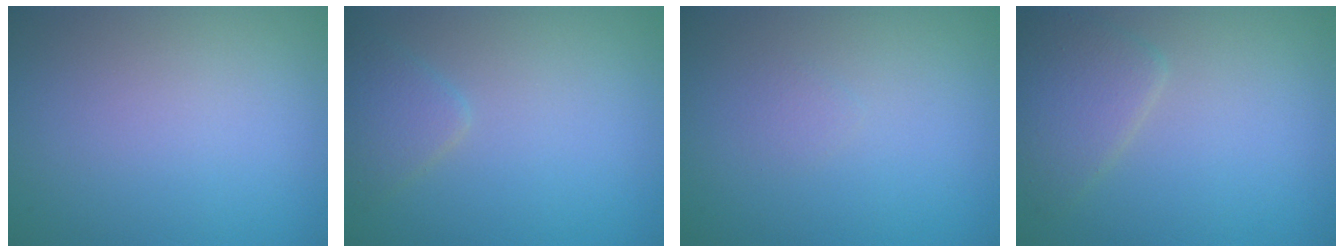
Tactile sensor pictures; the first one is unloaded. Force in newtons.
{"total": 1.9, "press": 1.9, "slide": 0.1}
{"total": 0.6, "press": 0.6, "slide": 0.1}
{"total": 2.9, "press": 2.9, "slide": 0.1}